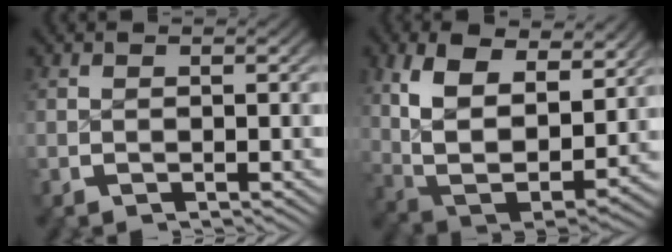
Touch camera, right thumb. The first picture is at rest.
{"total": 12.0, "force": [0.7, 8.4, 8.6], "torque": [-0.214, -0.064, 0.038]}